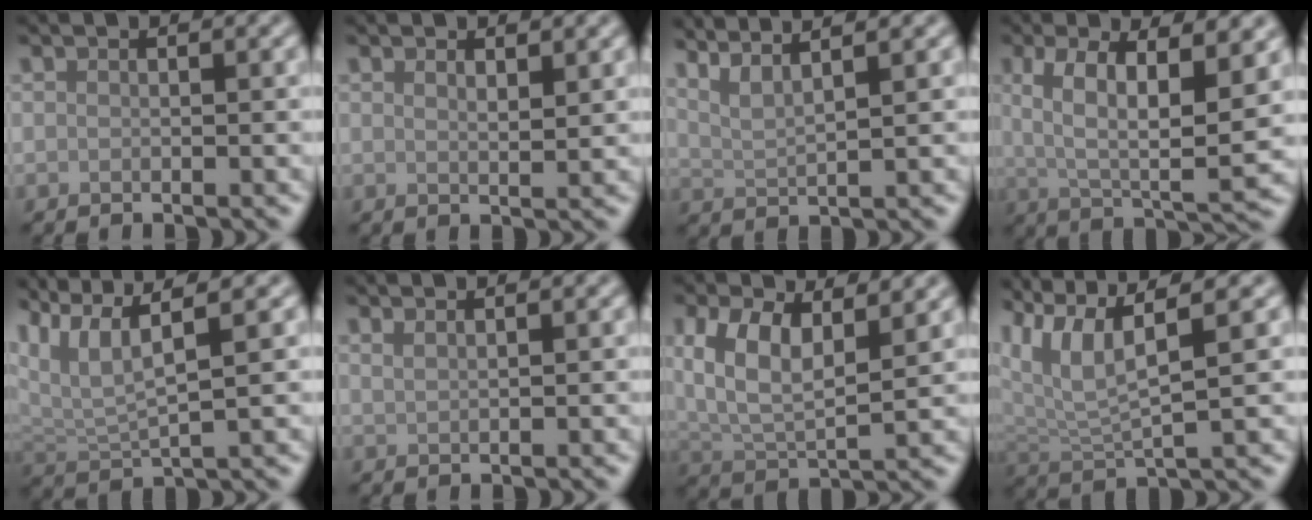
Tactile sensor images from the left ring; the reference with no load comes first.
{"total": 1.3, "force": [1.0, 0.3, 0.8], "torque": [-0.013, -0.002, 0.017]}
{"total": 5.3, "force": [4.1, 1.1, 3.2], "torque": [-0.052, 0.024, 0.047]}
{"total": 9.1, "force": [2.3, 3.5, 8.1], "torque": [-0.147, -0.004, 0.036]}
{"total": 6.4, "force": [3.8, 1.4, 4.9], "torque": [-0.104, 0.011, 0.076]}
{"total": 1.1, "force": [0.9, 0.3, 0.5], "torque": [-0.008, -0.001, 0.016]}
{"total": 7.5, "force": [3.3, 3.7, 5.6], "torque": [-0.117, 0.000, 0.056]}
{"total": 6.6, "force": [3.2, 1.8, 5.4], "torque": [-0.117, 0.007, 0.065]}